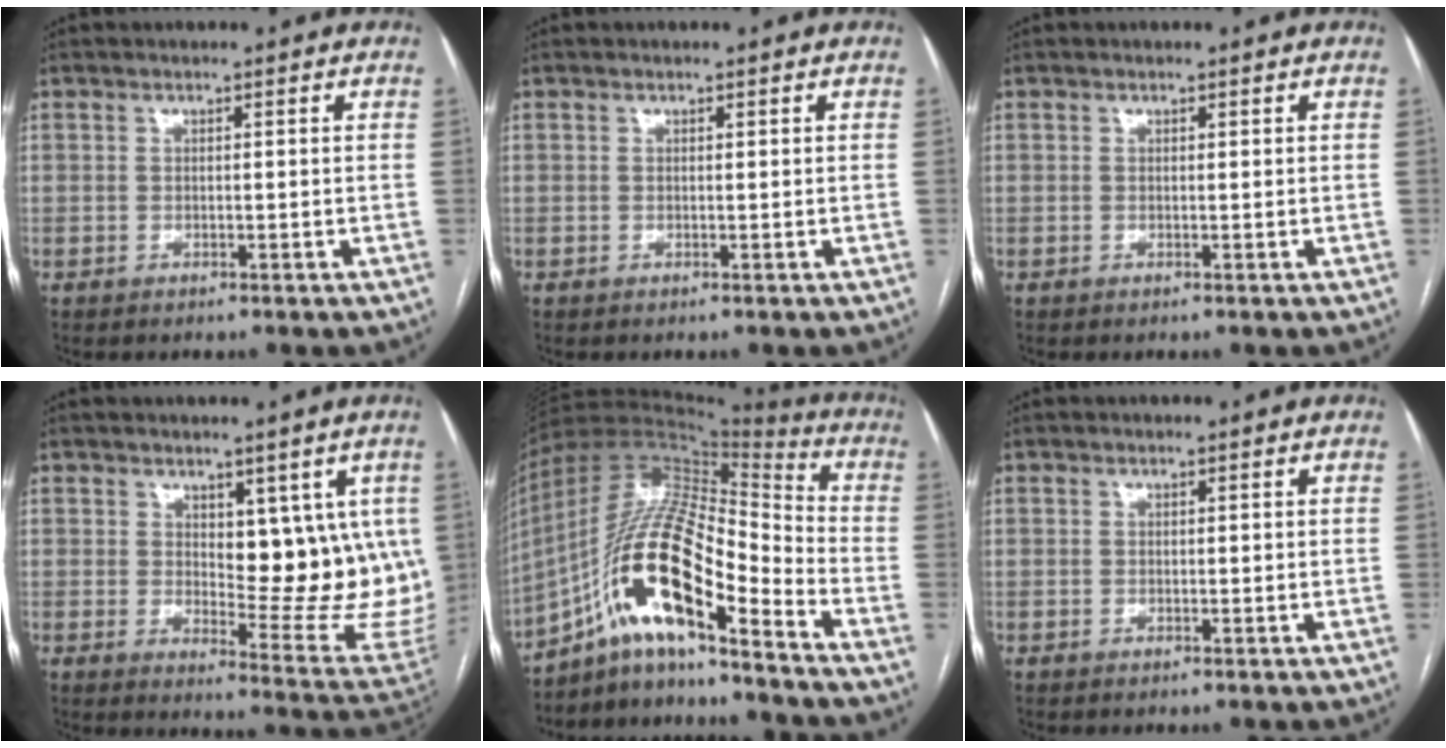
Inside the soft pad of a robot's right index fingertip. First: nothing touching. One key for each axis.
{"total": 0.0}
{"total": 0.0}
{"total": 13.0, "fx": 2.9, "fy": 5.4, "fz": 11.5, "tx": -0.127, "ty": -0.016, "tz": 0.050}
{"total": 17.7, "fx": -9.6, "fy": 3.6, "fz": 14.4, "tx": -0.282, "ty": 0.021, "tz": -0.168}
{"total": 0.0}